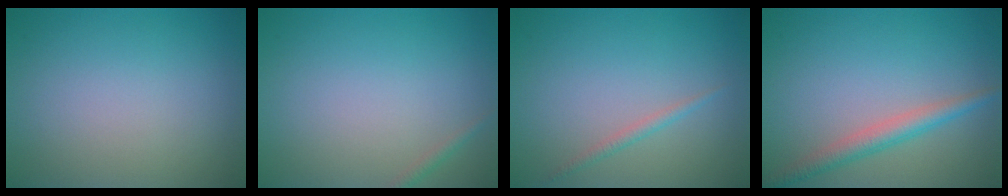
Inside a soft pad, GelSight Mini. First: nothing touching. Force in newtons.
{"total": 0.7, "press": 0.7, "slide": 0.0}
{"total": 0.9, "press": 0.9, "slide": 0.1}
{"total": 2.8, "press": 2.8, "slide": 0.1}